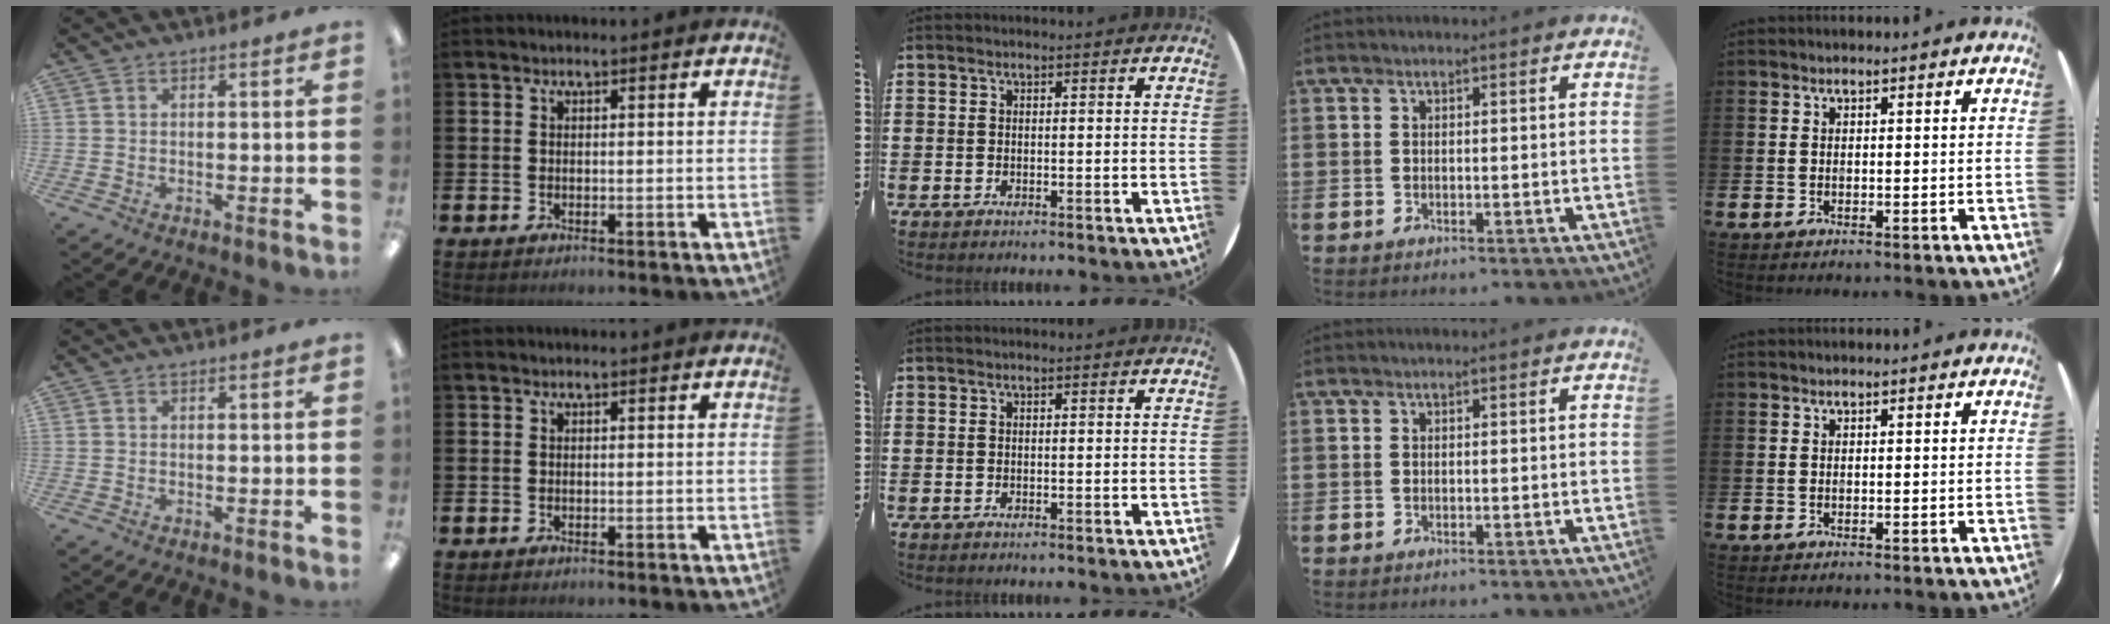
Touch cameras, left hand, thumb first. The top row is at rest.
{}